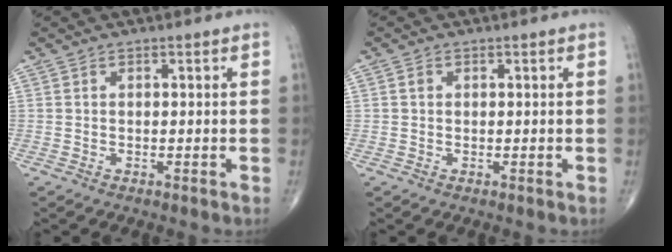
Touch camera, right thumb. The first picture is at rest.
{"total": 0.8, "force": [0.1, 0.7, 0.4], "torque": [-0.005, 0.001, 0.000]}